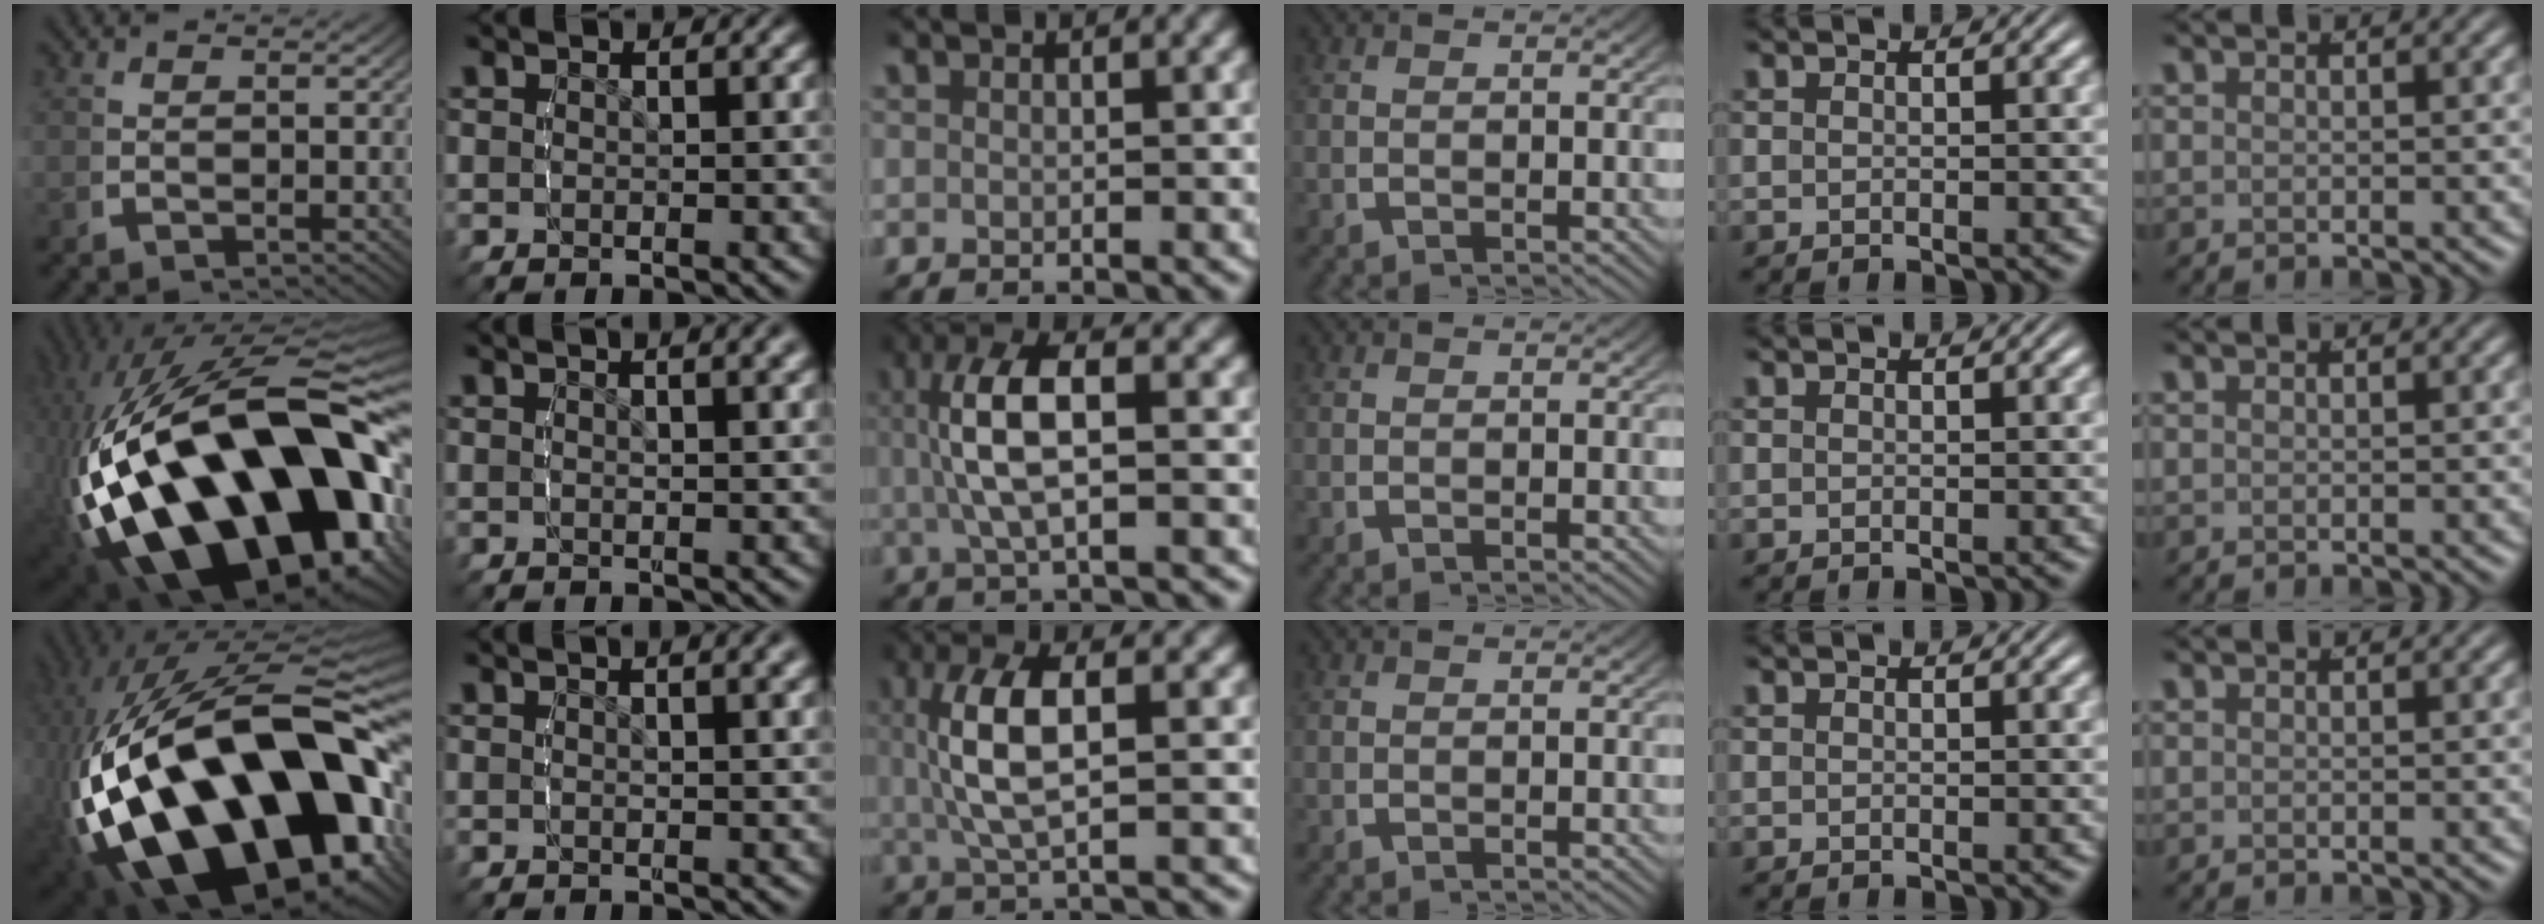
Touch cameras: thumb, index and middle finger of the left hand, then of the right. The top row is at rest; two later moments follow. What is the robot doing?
{"motion": "lift_and_place", "object": "tape"}